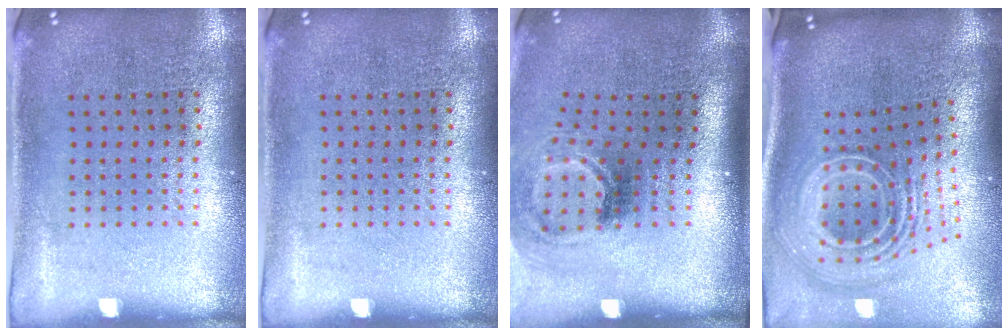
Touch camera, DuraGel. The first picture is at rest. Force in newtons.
{"total": 0.0}
{"total": 2.1, "press": 1.3, "slide": 1.6}
{"total": 3.2, "press": 2.0, "slide": 2.4}